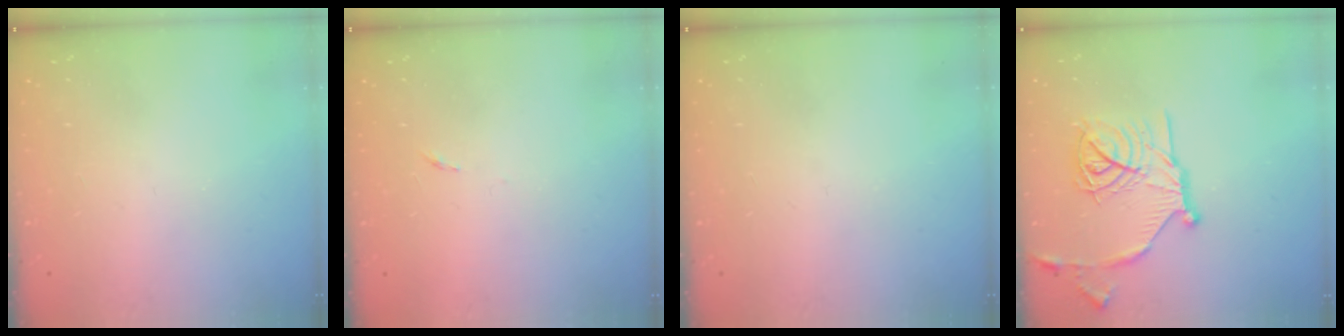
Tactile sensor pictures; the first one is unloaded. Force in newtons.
{"total": 2.6, "press": 2.6, "slide": 0.4}
{"total": 0.0}
{"total": 19.6, "press": 19.5, "slide": 1.7}